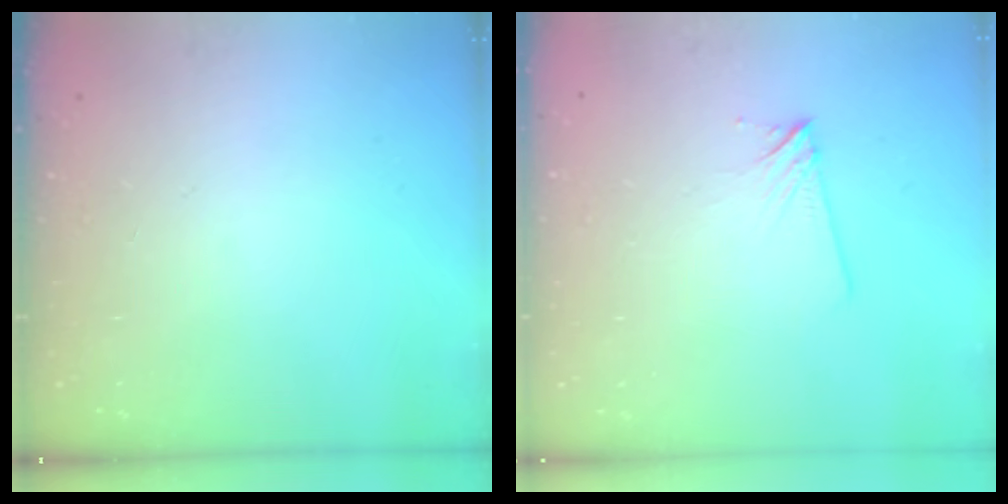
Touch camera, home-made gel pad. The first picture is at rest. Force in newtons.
{"total": 5.0, "press": 5.0, "slide": 0.8}